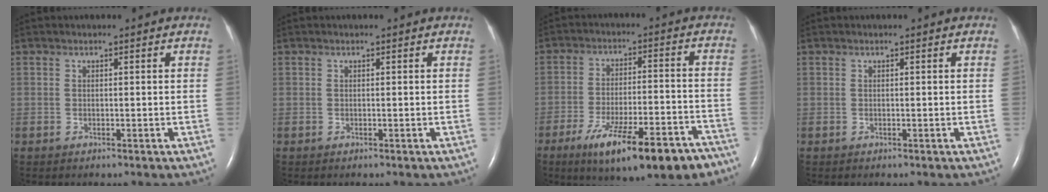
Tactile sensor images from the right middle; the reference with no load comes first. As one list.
[{"total": 0.0}, {"total": 17.0, "force": [-11.4, 3.8, 12.0], "torque": [-0.146, -0.006, -0.173]}, {"total": 0.0}]